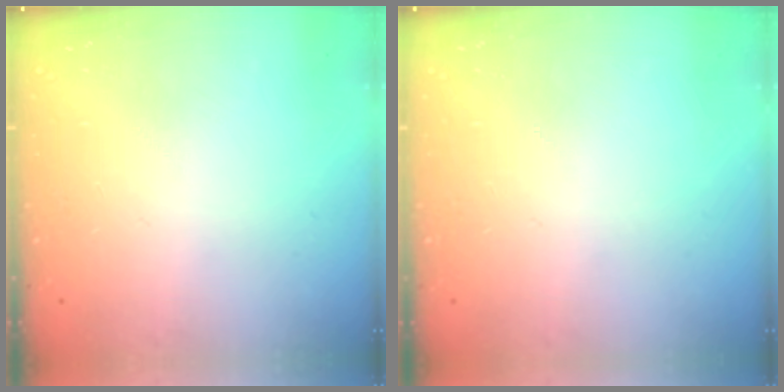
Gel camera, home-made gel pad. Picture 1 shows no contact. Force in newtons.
{"total": 0.0}